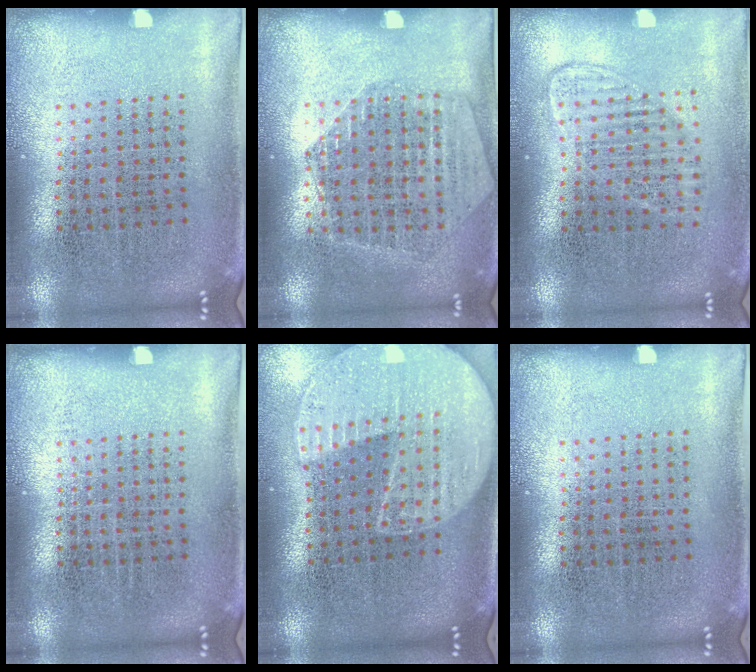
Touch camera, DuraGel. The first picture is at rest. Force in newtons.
{"total": 1.6, "press": 1.6, "slide": 0.2}
{"total": 1.4, "press": 1.2, "slide": 0.6}
{"total": 0.0}
{"total": 2.0, "press": 1.8, "slide": 0.8}
{"total": 0.0}